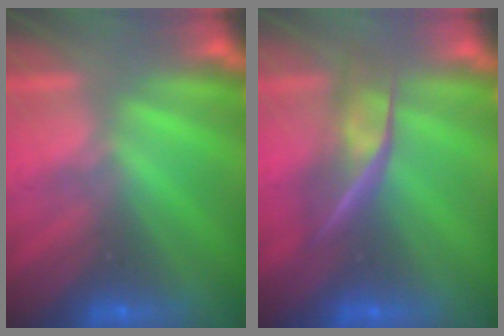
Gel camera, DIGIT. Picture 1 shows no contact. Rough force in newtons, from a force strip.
{"total": 2.3}